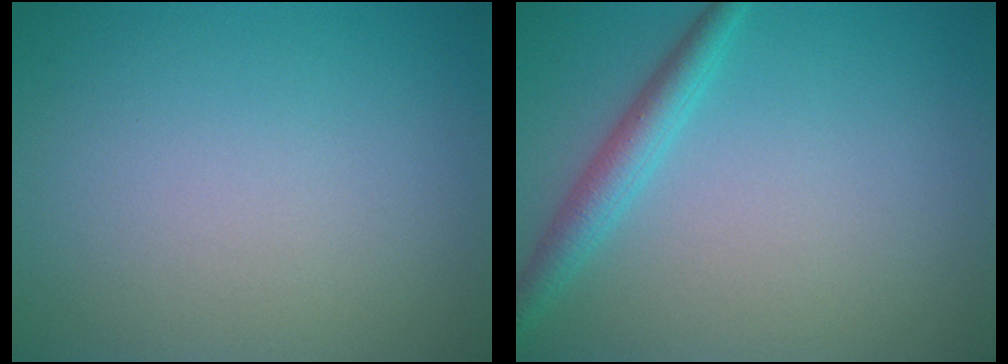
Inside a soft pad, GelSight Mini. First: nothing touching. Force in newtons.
{"total": 2.7, "press": 2.7, "slide": 0.1}